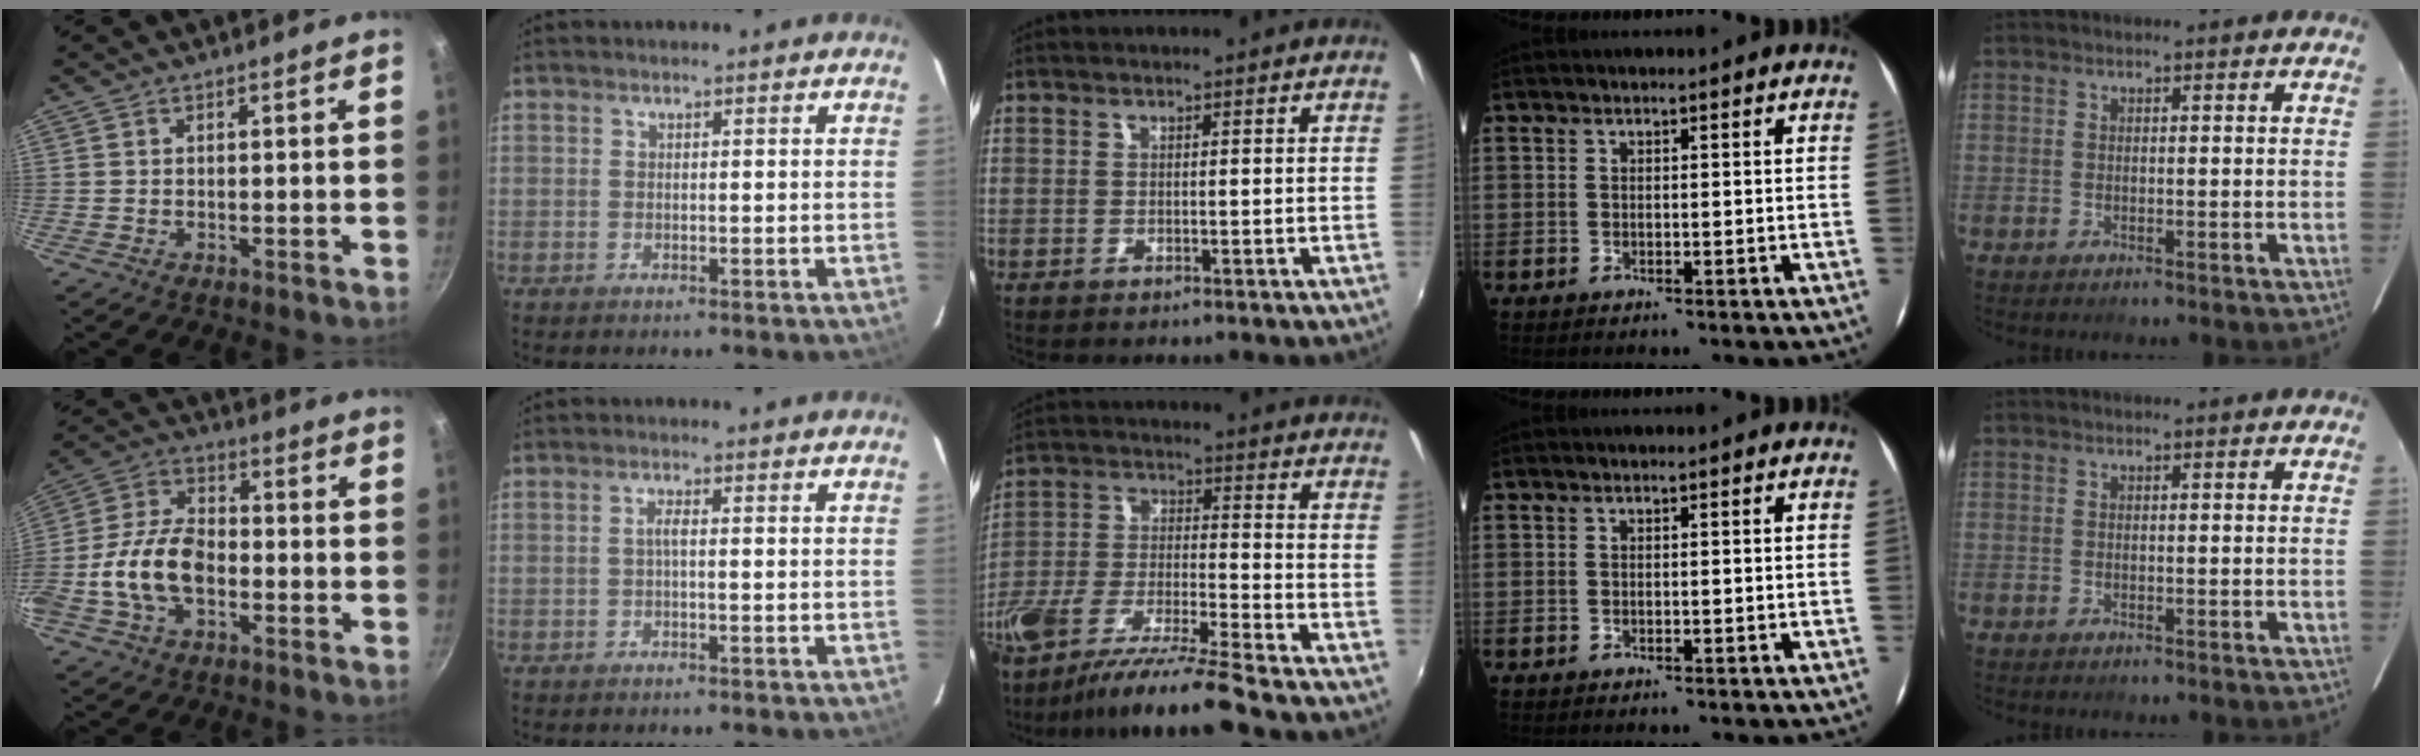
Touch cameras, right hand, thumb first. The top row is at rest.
{"thumb": {"total": 13.6, "force": [-3.3, 8.6, 10.0], "torque": [-0.174, 0.039, -0.073]}, "index": {"total": 1.3, "force": [-0.2, 0.1, 1.3], "torque": [-0.024, 0.004, -0.005]}, "middle": {"total": 13.6, "force": [-11.3, -1.0, 7.4], "torque": [-0.147, -0.025, -0.208]}}